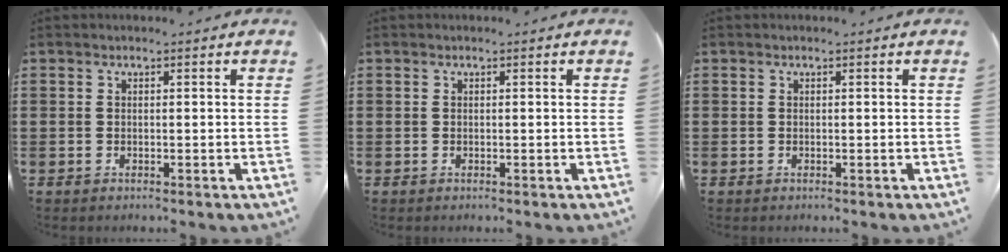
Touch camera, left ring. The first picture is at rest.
{"total": 0.0}
{"total": 0.0}